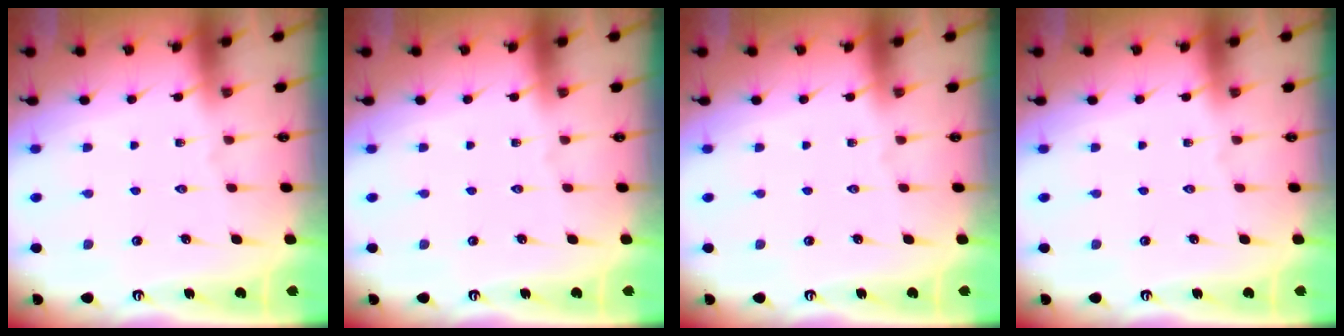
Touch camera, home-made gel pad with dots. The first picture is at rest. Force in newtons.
{"total": 0.0}
{"total": 0.0}
{"total": 0.0}